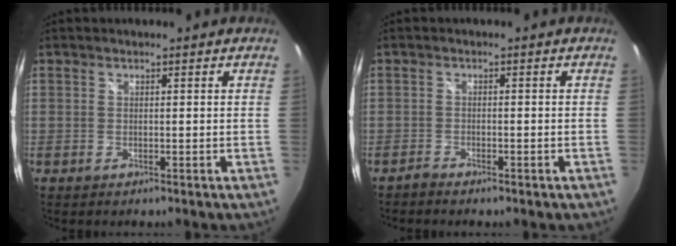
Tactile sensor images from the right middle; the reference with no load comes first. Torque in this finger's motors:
{"motor_torque": [-0.36, 0.11, -0.02, 0.00]}